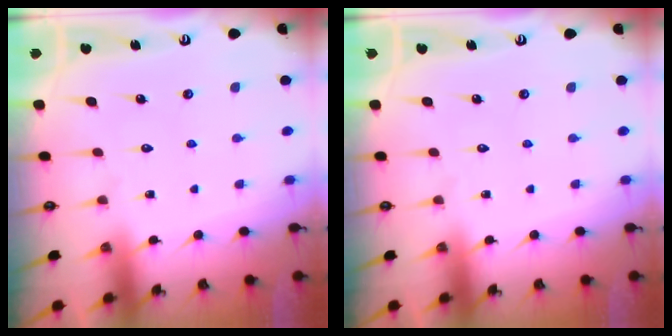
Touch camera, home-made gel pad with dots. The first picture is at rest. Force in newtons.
{"total": 0.0}